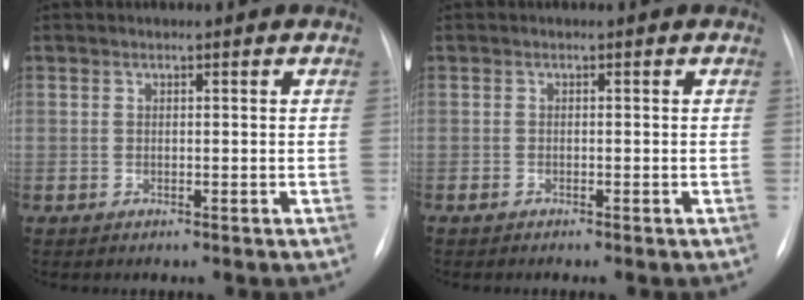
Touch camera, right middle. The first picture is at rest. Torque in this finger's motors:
{"motor_torque": [-0.31, -0.08, -0.01, -0.01]}